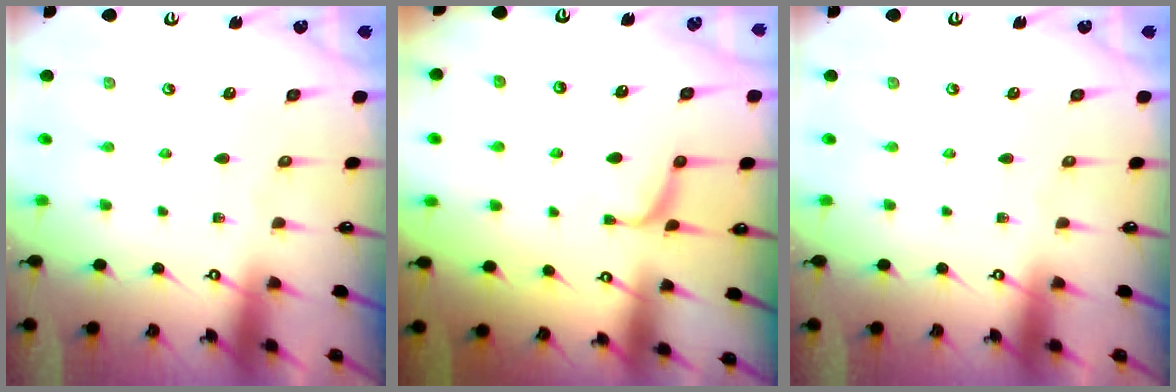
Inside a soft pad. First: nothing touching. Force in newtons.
{"total": 0.7, "press": 0.3, "slide": 0.6}
{"total": 0.0}